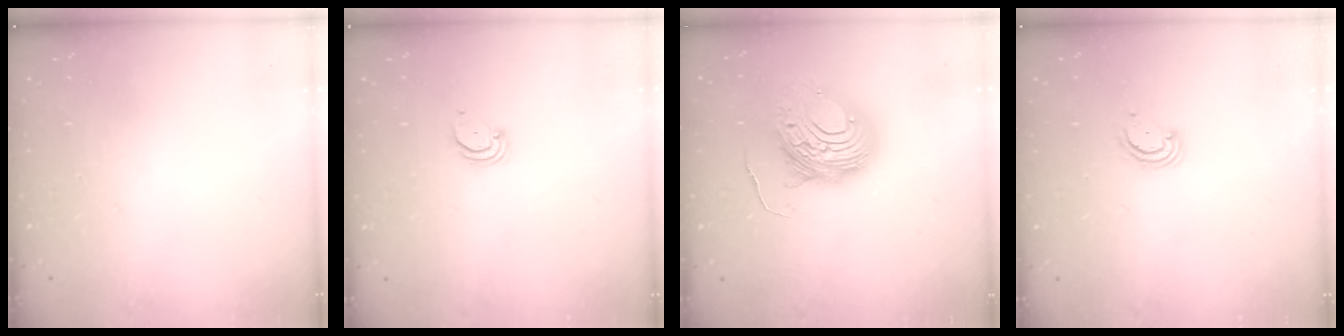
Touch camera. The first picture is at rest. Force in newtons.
{"total": 2.0, "press": 2.0, "slide": 0.2}
{"total": 12.2, "press": 12.1, "slide": 1.3}
{"total": 2.9, "press": 2.9, "slide": 0.3}